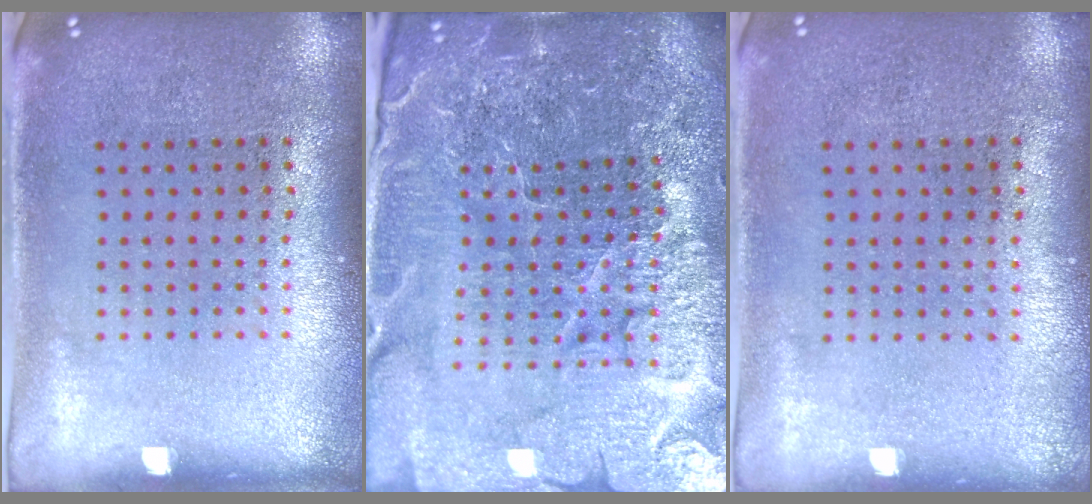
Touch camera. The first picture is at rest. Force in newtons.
{"total": 6.3, "press": 5.6, "slide": 2.9}
{"total": 0.0}